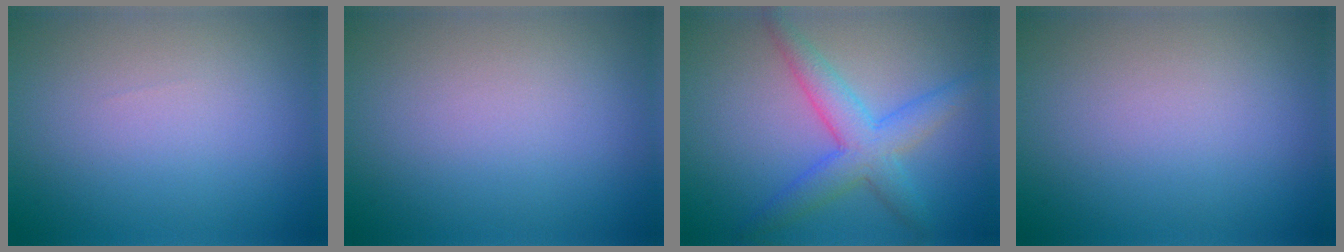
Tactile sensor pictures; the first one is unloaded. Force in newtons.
{"total": 0.0}
{"total": 4.7, "press": 4.7, "slide": 0.1}
{"total": 0.0}